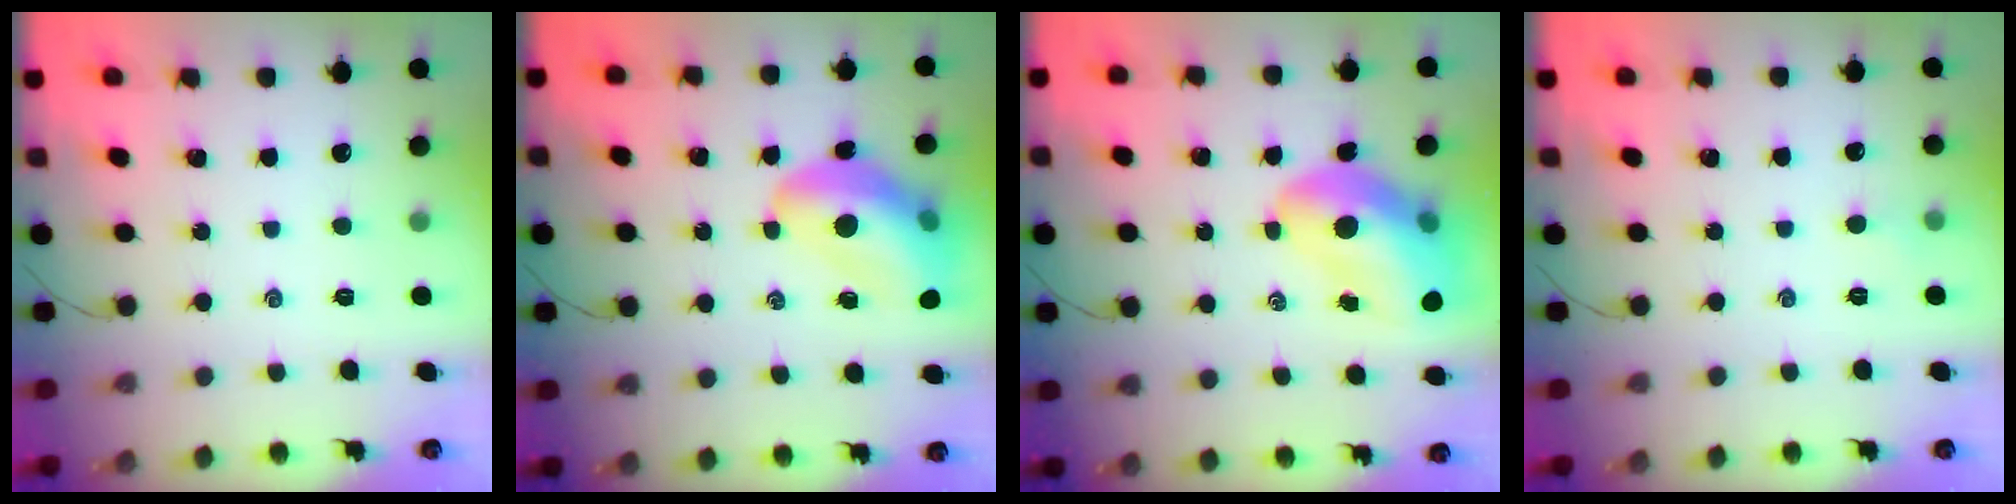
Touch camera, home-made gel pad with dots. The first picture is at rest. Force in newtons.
{"total": 15.9, "press": 15.3, "slide": 4.2}
{"total": 15.4, "press": 14.8, "slide": 4.2}
{"total": 2.6, "press": 2.4, "slide": 0.8}